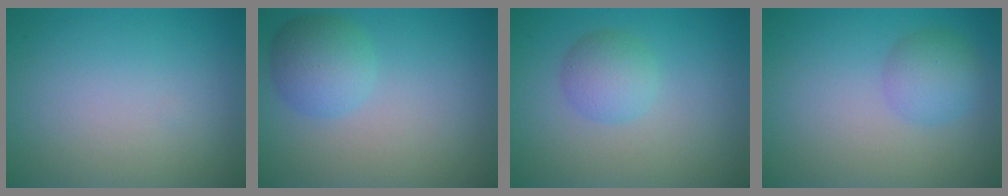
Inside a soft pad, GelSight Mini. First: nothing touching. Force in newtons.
{"total": 3.6, "press": 3.6, "slide": 0.1}
{"total": 2.6, "press": 2.6, "slide": 0.1}
{"total": 2.8, "press": 2.8, "slide": 0.1}